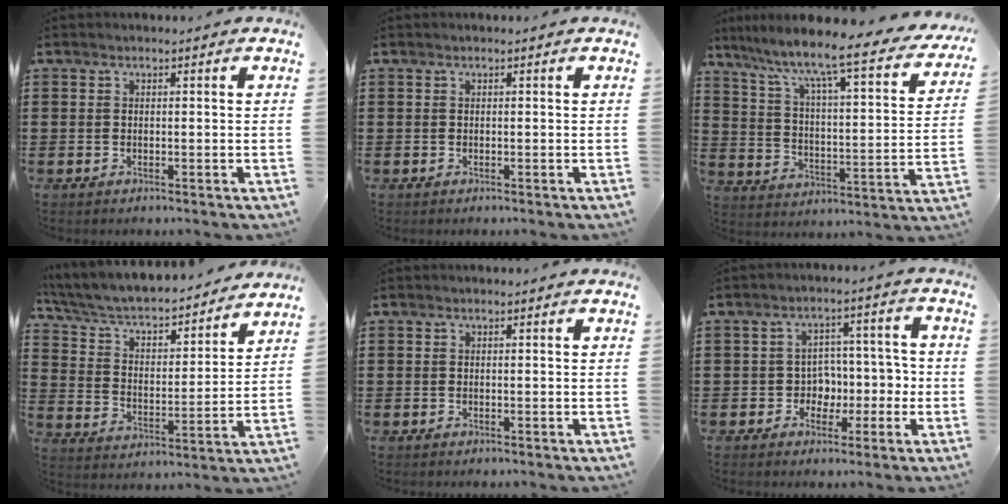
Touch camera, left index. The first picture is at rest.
{"total": 0.0}
{"total": 8.1, "force": [6.4, 0.1, 5.0], "torque": [-0.115, -0.059, 0.093]}
{"total": 4.8, "force": [4.0, 1.4, 2.1], "torque": [-0.061, -0.036, 0.061]}
{"total": 0.0}
{"total": 4.9, "force": [-1.0, 4.5, 1.6], "torque": [-0.034, 0.002, -0.024]}